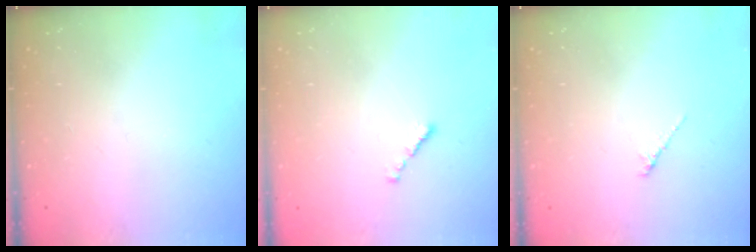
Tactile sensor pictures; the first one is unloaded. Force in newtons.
{"total": 0.8, "press": 0.7, "slide": 0.4}
{"total": 1.2, "press": 1.1, "slide": 0.4}